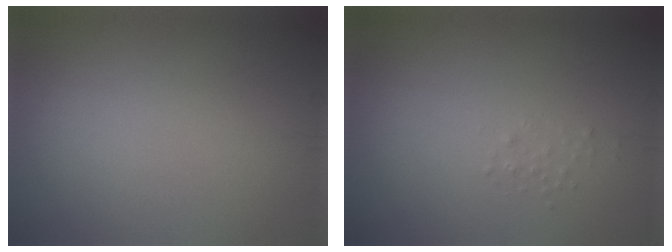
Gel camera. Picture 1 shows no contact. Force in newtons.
{"total": 0.6, "press": 0.6, "slide": 0.0}